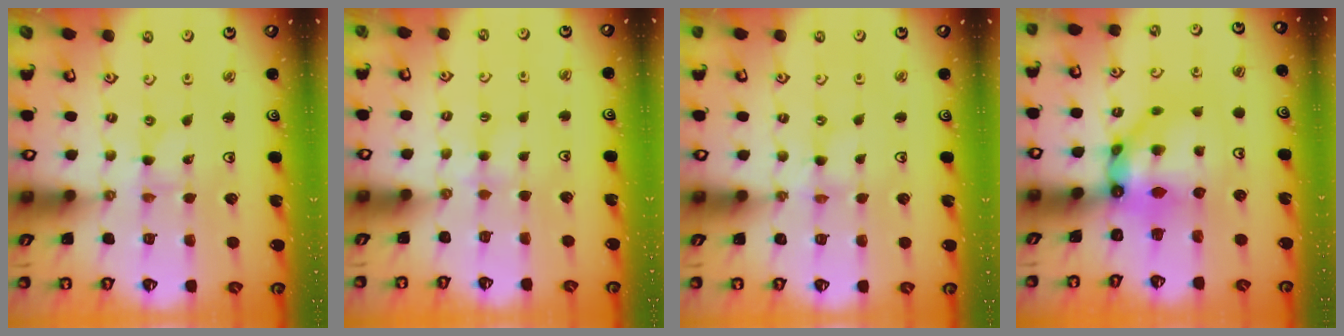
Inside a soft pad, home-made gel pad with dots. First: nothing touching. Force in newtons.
{"total": 2.9, "press": 2.8, "slide": 0.3}
{"total": 0.0}
{"total": 10.6, "press": 10.5, "slide": 0.9}